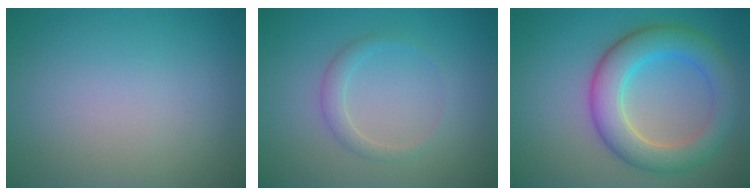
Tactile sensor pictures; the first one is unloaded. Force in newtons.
{"total": 1.6, "press": 1.6, "slide": 0.1}
{"total": 6.5, "press": 6.5, "slide": 0.2}